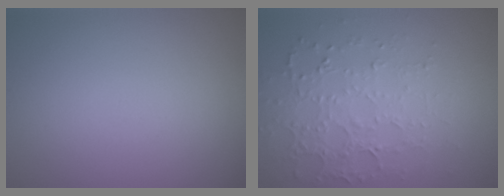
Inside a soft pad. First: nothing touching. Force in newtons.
{"total": 3.4, "press": 3.2, "slide": 1.2}